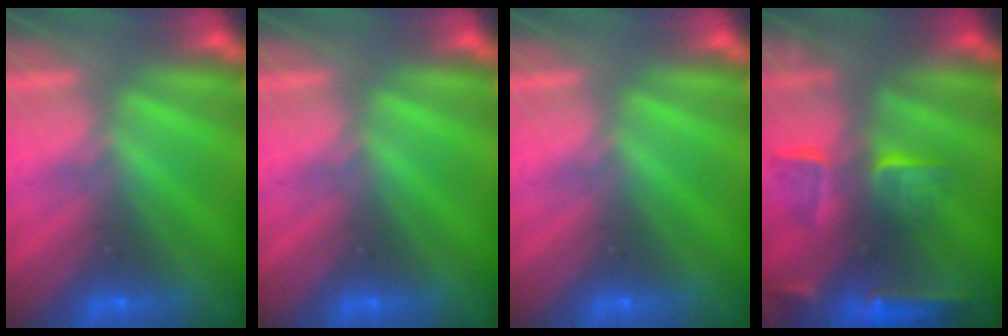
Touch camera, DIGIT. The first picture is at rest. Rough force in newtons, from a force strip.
{"total": 0.0}
{"total": 0.0}
{"total": 7.1}